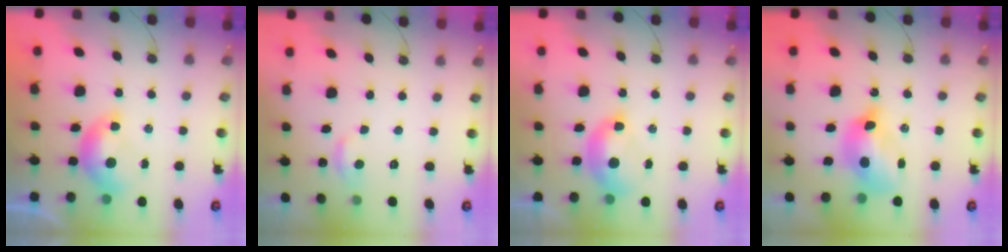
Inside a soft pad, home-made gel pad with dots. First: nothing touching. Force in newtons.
{"total": 0.8, "press": 0.1, "slide": 0.8}
{"total": 2.9, "press": 2.9, "slide": 0.6}
{"total": 8.5, "press": 8.4, "slide": 1.0}